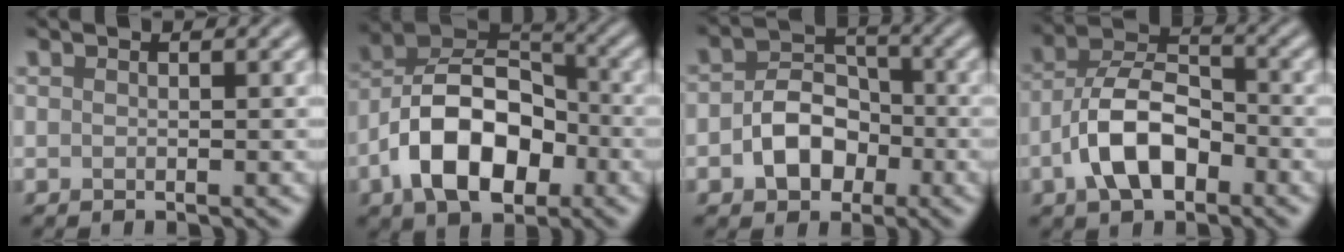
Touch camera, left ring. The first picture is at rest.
{"total": 10.3, "force": [-3.7, 6.2, 7.3], "torque": [-0.125, 0.013, -0.079]}
{"total": 4.9, "force": [-1.5, 3.7, 2.8], "torque": [-0.039, 0.005, -0.029]}
{"total": 7.0, "force": [-2.7, 3.9, 5.1], "torque": [-0.089, 0.013, -0.056]}